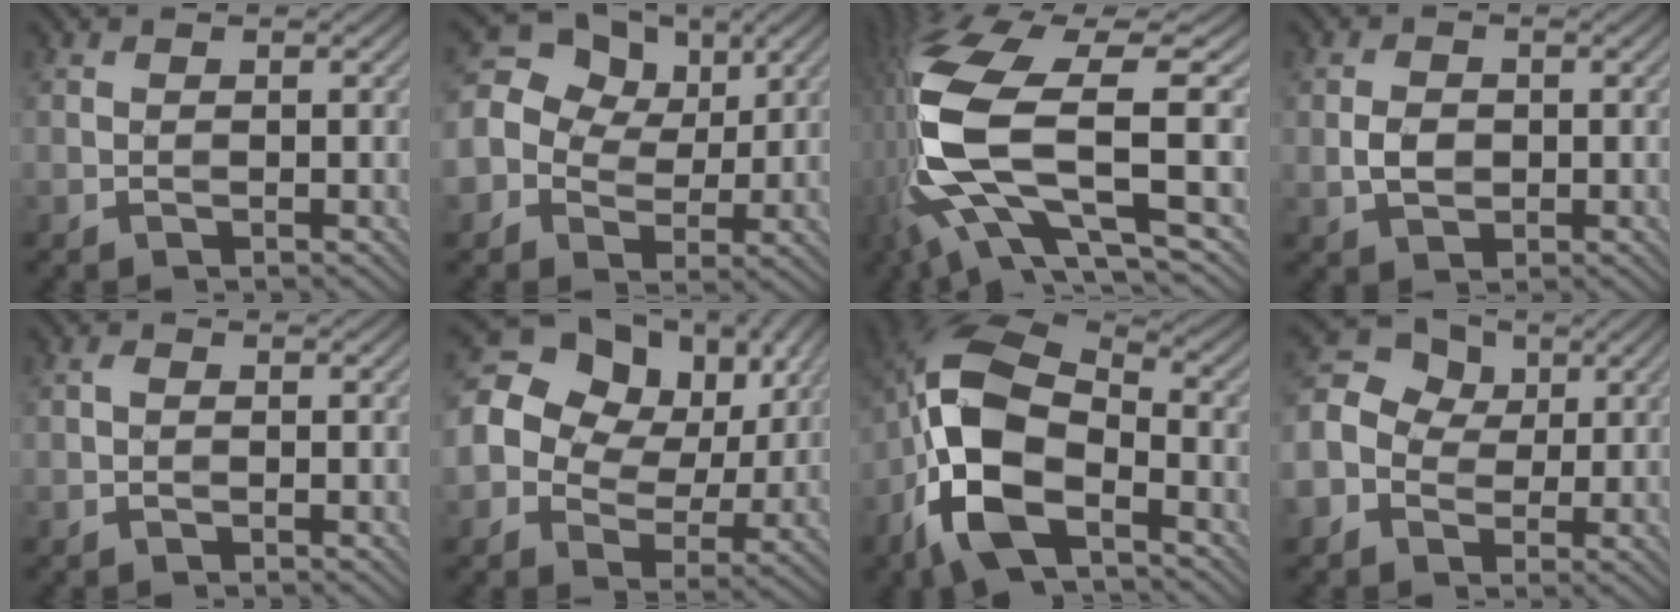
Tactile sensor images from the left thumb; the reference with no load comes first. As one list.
[{"total": 12.7, "force": [3.1, 10.6, 6.2], "torque": [-0.172, 0.042, 0.046]}, {"total": 16.8, "force": [-1.6, 6.4, 15.4], "torque": [-0.382, -0.020, -0.005]}, {"total": 2.9, "force": [-0.4, 2.1, 1.9], "torque": [-0.047, -0.001, -0.010]}, {"total": 0.7, "force": [-0.2, 0.5, 0.5], "torque": [-0.011, 0.003, -0.006]}, {"total": 17.2, "force": [4.7, 13.5, 9.5], "torque": [-0.238, 0.040, 0.094]}, {"total": 13.6, "force": [-5.5, 7.0, 10.3], "torque": [-0.239, -0.016, -0.110]}, {"total": 11.9, "force": [0.1, 10.1, 6.3], "torque": [-0.177, 0.023, -0.025]}]